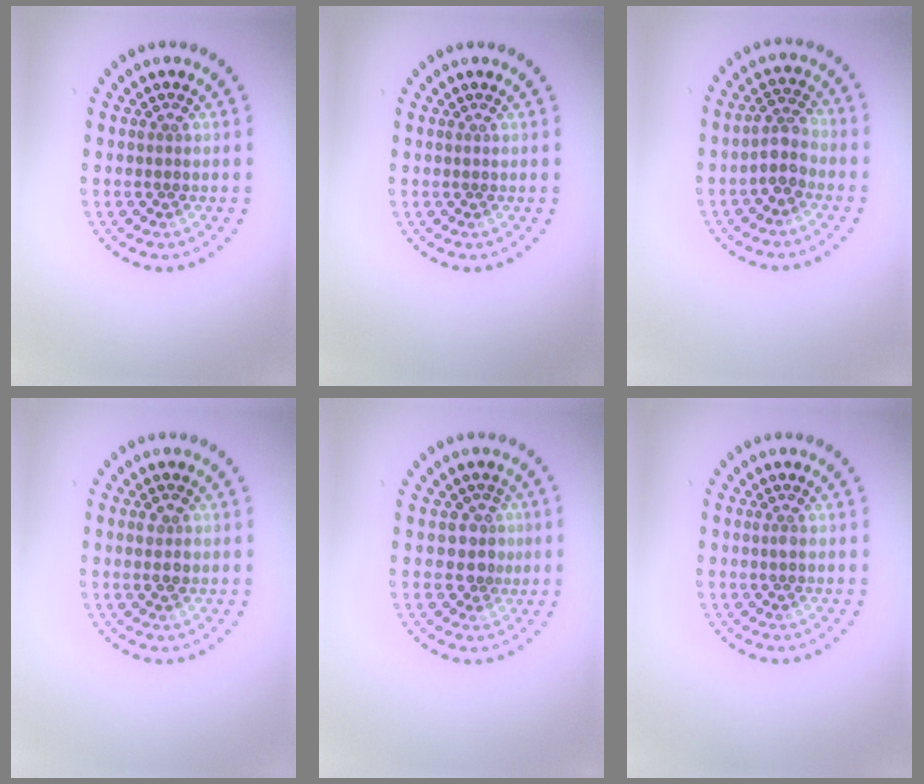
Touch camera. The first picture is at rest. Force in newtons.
{"total": 0.0}
{"total": 2.3, "press": 2.0, "slide": 1.2}
{"total": 1.5, "press": 1.5, "slide": 0.1}
{"total": 2.2, "press": 1.8, "slide": 1.3}
{"total": 0.6, "press": 0.5, "slide": 0.3}